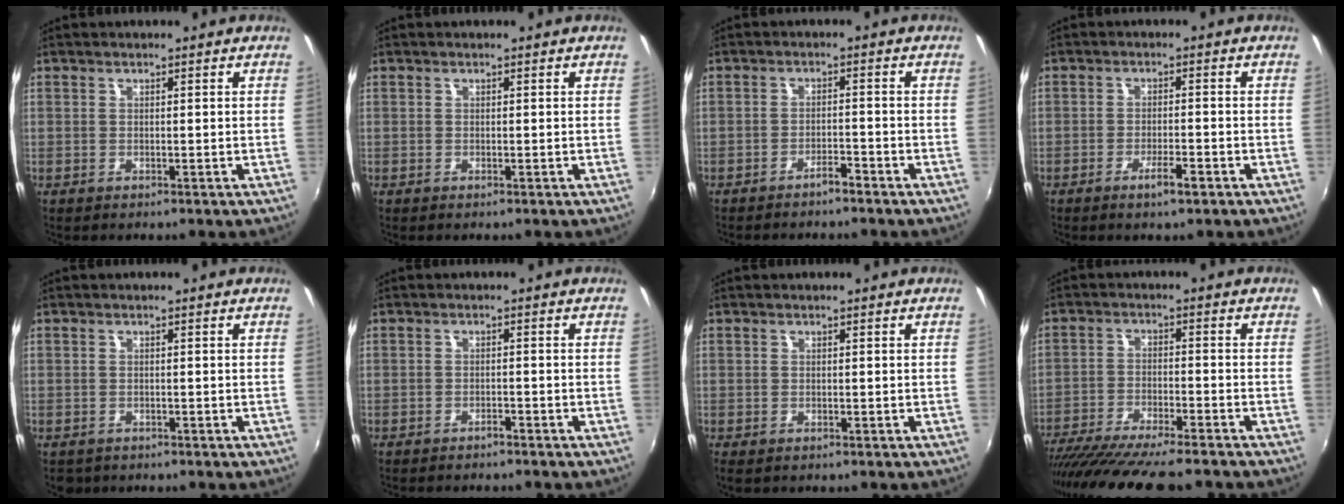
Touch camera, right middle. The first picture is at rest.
{"total": 0.0}
{"total": 2.6, "force": [-2.4, 0.3, 1.0], "torque": [-0.026, 0.002, -0.035]}
{"total": 3.5, "force": [-2.2, 0.5, 2.6], "torque": [-0.054, -0.003, -0.036]}
{"total": 1.6, "force": [-1.1, 1.2, 0.4], "torque": [-0.012, -0.005, -0.015]}
{"total": 2.1, "force": [-1.9, 0.4, 0.6], "torque": [-0.021, -0.002, -0.031]}
{"total": 0.8, "force": [-0.5, 0.4, 0.5], "torque": [-0.011, -0.003, -0.006]}
{"total": 17.5, "force": [-15.2, 1.5, 8.6], "torque": [-0.167, -0.048, -0.244]}